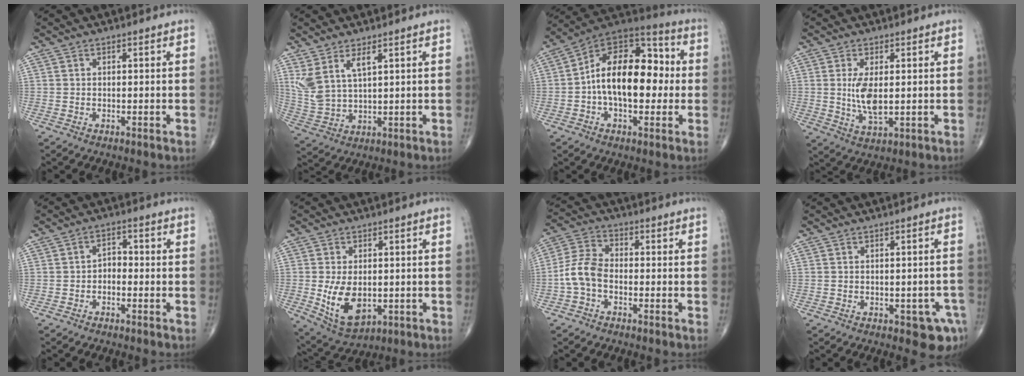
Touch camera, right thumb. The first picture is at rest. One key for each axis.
{"total": 7.8, "fx": 4.1, "fy": 2.7, "fz": 6.0, "tx": -0.137, "ty": -0.023, "tz": 0.096}
{"total": 19.5, "fx": -0.3, "fy": 11.1, "fz": 16.0, "tx": -0.229, "ty": 0.040, "tz": -0.014}
{"total": 6.3, "fx": 0.5, "fy": 2.5, "fz": 5.8, "tx": -0.114, "ty": -0.016, "tz": 0.016}
{"total": 2.9, "fx": -1.0, "fy": 1.9, "fz": 1.9, "tx": -0.017, "ty": 0.020, "tz": -0.027}
{"total": 10.1, "fx": -1.2, "fy": 6.1, "fz": 7.9, "tx": -0.130, "ty": -0.013, "tz": -0.003}
{"total": 6.8, "fx": -2.1, "fy": 4.2, "fz": 5.0, "tx": -0.102, "ty": 0.025, "tz": -0.053}
{"total": 5.3, "fx": -2.6, "fy": 2.4, "fz": 4.0, "tx": -0.031, "ty": 0.012, "tz": -0.025}